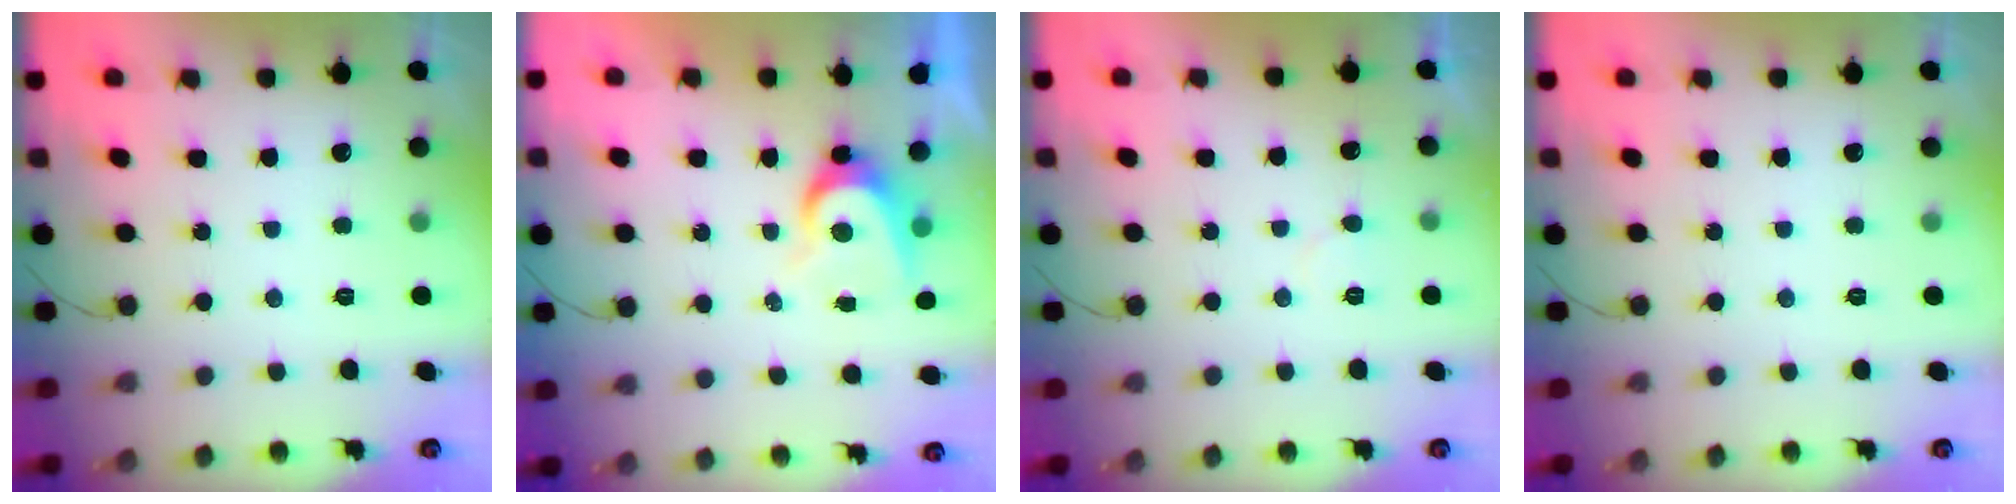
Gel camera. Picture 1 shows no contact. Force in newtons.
{"total": 6.7, "press": 6.7, "slide": 0.7}
{"total": 4.7, "press": 4.7, "slide": 0.2}
{"total": 0.0}